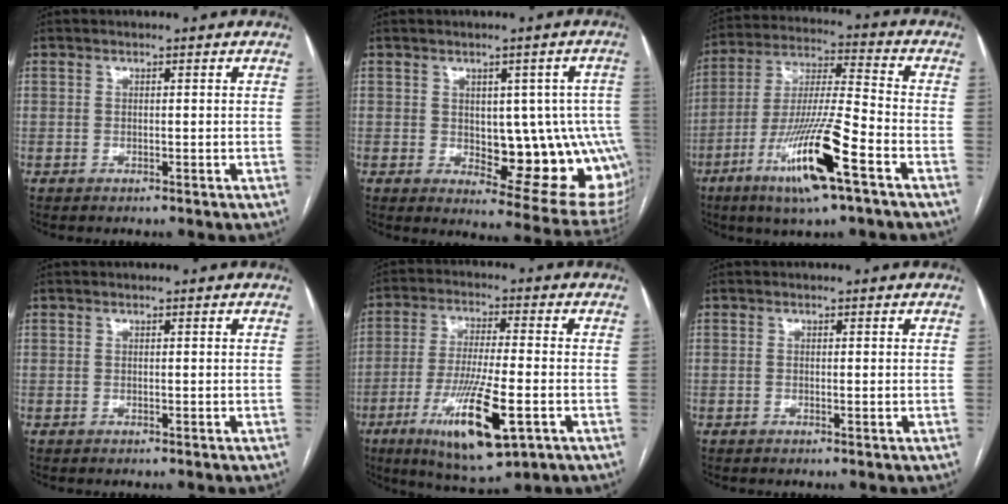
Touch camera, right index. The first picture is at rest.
{"total": 14.4, "force": [-0.9, 5.9, 13.1], "torque": [-0.113, 0.009, 0.011]}
{"total": 15.9, "force": [-7.6, 0.8, 13.9], "torque": [-0.276, -0.020, -0.135]}
{"total": 0.0}
{"total": 14.2, "force": [-5.6, 2.3, 12.9], "torque": [-0.243, -0.028, -0.089]}
{"total": 0.0}